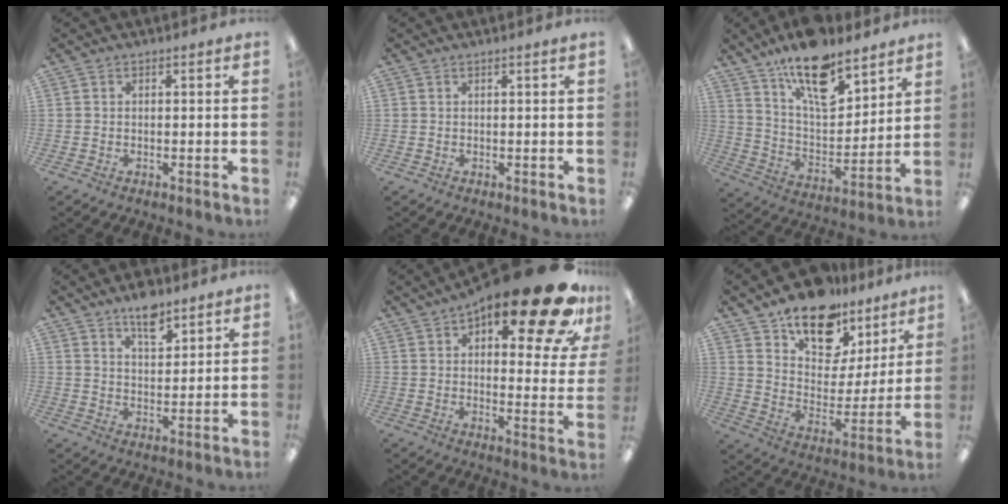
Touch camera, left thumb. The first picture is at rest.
{"total": 0.0}
{"total": 16.9, "force": [12.5, 6.9, 9.2], "torque": [-0.157, -0.073, 0.216]}
{"total": 7.1, "force": [5.3, 3.1, 3.5], "torque": [-0.052, -0.028, 0.092]}
{"total": 22.0, "force": [13.2, 7.1, 16.1], "torque": [-0.213, -0.084, 0.204]}
{"total": 15.2, "force": [11.3, 8.6, 5.3], "torque": [-0.093, -0.081, 0.209]}